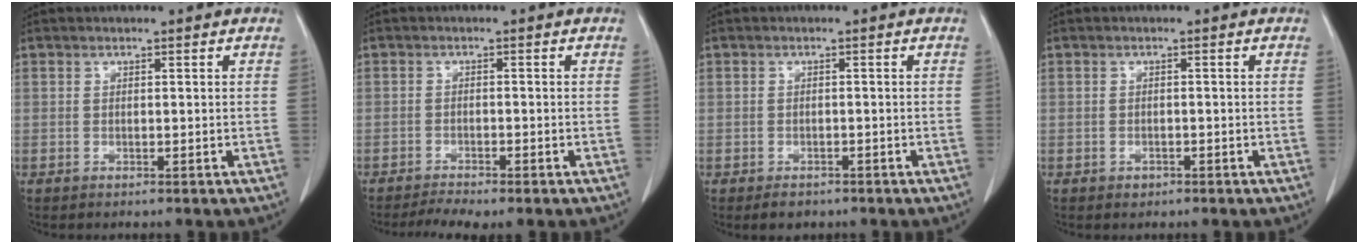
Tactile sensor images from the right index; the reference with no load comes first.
{"total": 3.2, "force": [-2.8, 0.0, 1.6], "torque": [-0.031, -0.006, -0.048]}
{"total": 2.3, "force": [-1.5, 1.6, 0.6], "torque": [-0.010, 0.001, -0.017]}
{"total": 1.1, "force": [-0.6, 0.8, 0.4], "torque": [-0.007, 0.002, -0.006]}